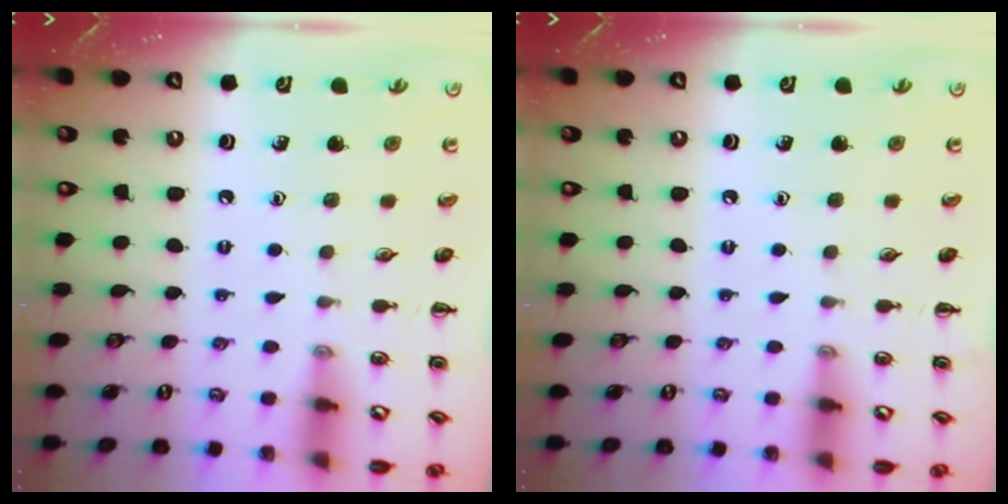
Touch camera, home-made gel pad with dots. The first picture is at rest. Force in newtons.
{"total": 0.0}